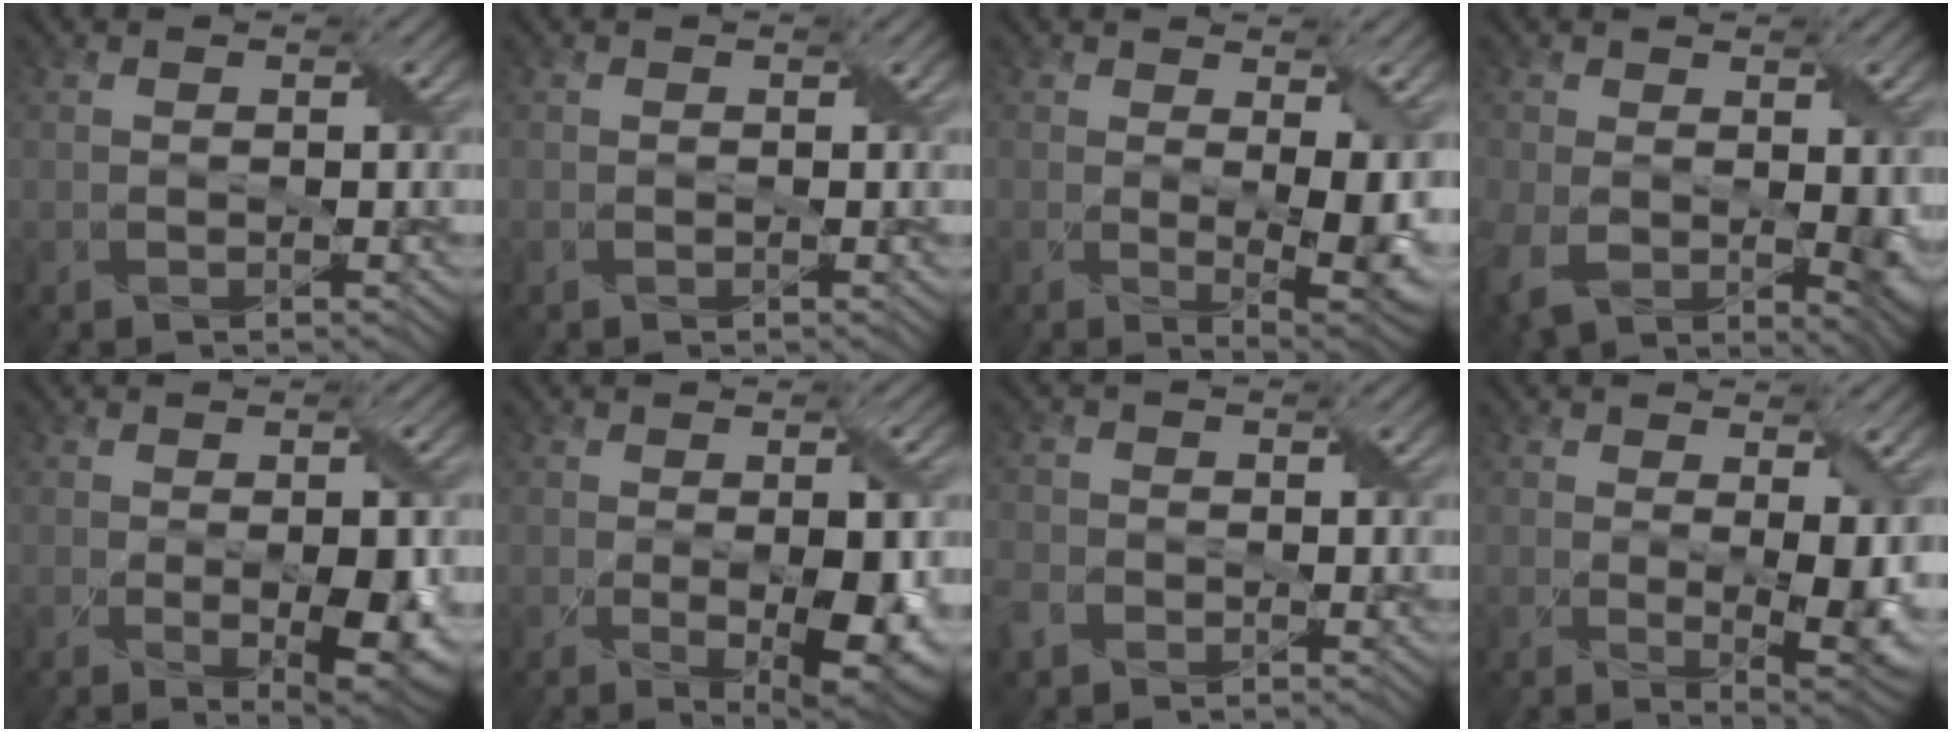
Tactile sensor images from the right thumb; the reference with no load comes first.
{"total": 0.0}
{"total": 6.9, "force": [0.1, 2.7, 6.4], "torque": [-0.105, -0.020, 0.015]}
{"total": 8.9, "force": [-1.1, 6.0, 6.5], "torque": [-0.151, -0.041, 0.000]}
{"total": 6.4, "force": [-1.1, 2.5, 5.7], "torque": [-0.093, -0.021, -0.005]}
{"total": 8.1, "force": [-1.4, 3.0, 7.4], "torque": [-0.118, -0.024, -0.004]}
{"total": 2.7, "force": [-1.7, 1.8, 1.1], "torque": [-0.035, -0.004, -0.046]}
{"total": 6.1, "force": [-0.1, 2.2, 5.7], "torque": [-0.098, -0.019, 0.011]}